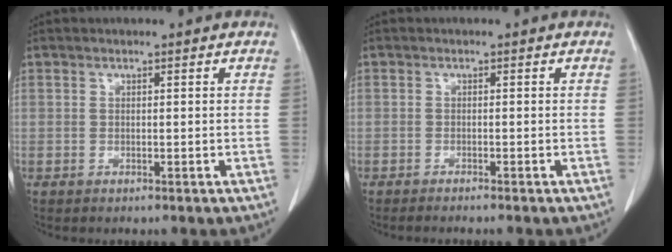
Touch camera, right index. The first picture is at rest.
{"total": 3.4, "force": [-2.9, -0.2, 1.6], "torque": [-0.017, -0.001, -0.038]}